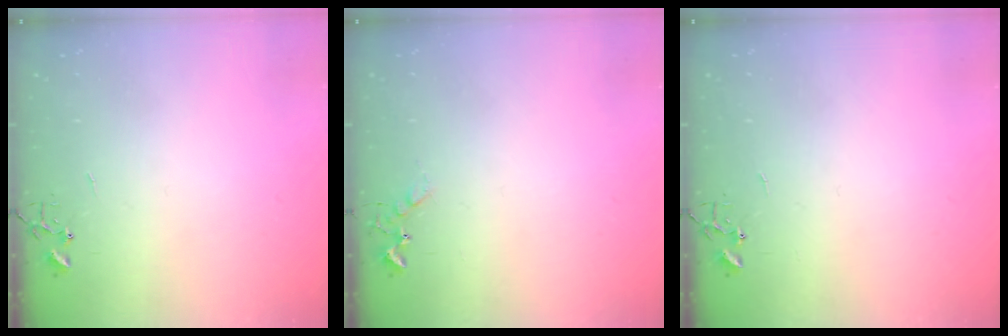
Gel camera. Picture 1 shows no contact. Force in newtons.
{"total": 5.2, "press": 5.1, "slide": 0.9}
{"total": 0.0}